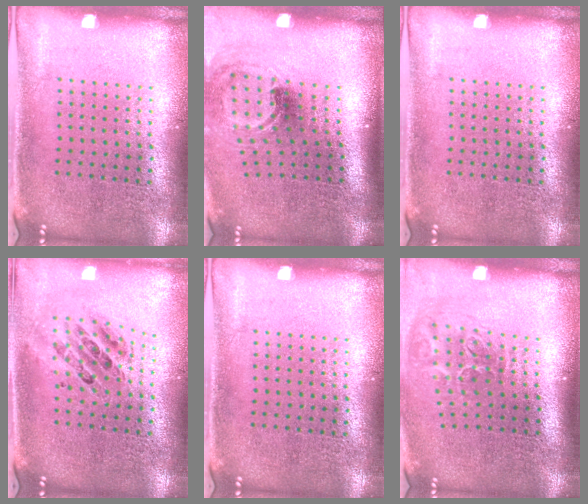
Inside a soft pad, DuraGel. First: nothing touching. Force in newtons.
{"total": 1.5, "press": 1.1, "slide": 0.9}
{"total": 0.0}
{"total": 0.8, "press": 0.7, "slide": 0.1}
{"total": 0.0}
{"total": 2.0, "press": 1.3, "slide": 1.5}